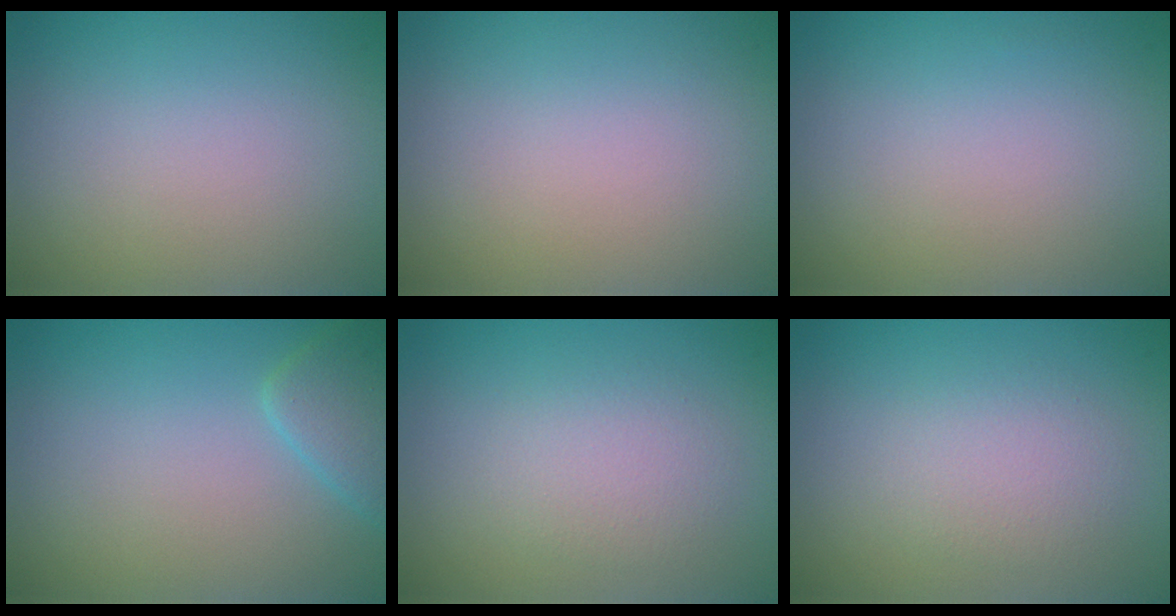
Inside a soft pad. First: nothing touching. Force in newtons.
{"total": 0.0}
{"total": 0.0}
{"total": 2.7, "press": 2.7, "slide": 0.2}
{"total": 2.3, "press": 2.3, "slide": 0.1}
{"total": 2.3, "press": 2.3, "slide": 0.1}